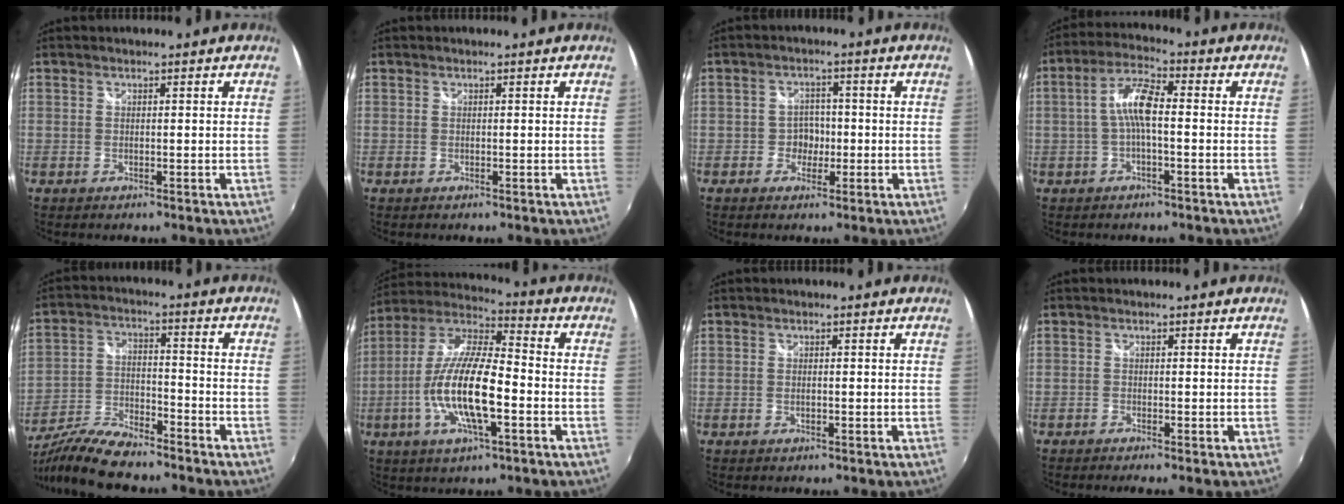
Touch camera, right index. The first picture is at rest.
{"total": 0.0}
{"total": 3.4, "force": [-1.4, 3.0, 0.8], "torque": [-0.012, 0.011, -0.024]}
{"total": 6.6, "force": [-0.6, 1.6, 6.4], "torque": [-0.134, 0.015, -0.012]}
{"total": 13.5, "force": [-11.5, 2.8, 6.6], "torque": [-0.143, -0.018, -0.213]}
{"total": 16.2, "force": [-4.4, 4.5, 14.9], "torque": [-0.296, -0.007, -0.087]}
{"total": 0.5, "force": [-0.1, 0.3, 0.4], "torque": [-0.010, -0.001, -0.003]}
{"total": 1.0, "force": [-0.8, -0.2, 0.5], "torque": [-0.006, -0.003, -0.014]}